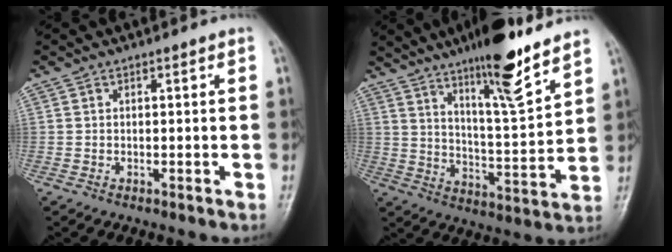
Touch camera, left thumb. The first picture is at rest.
{"total": 15.0, "force": [10.9, 2.3, 10.1], "torque": [-0.147, -0.071, 0.181]}